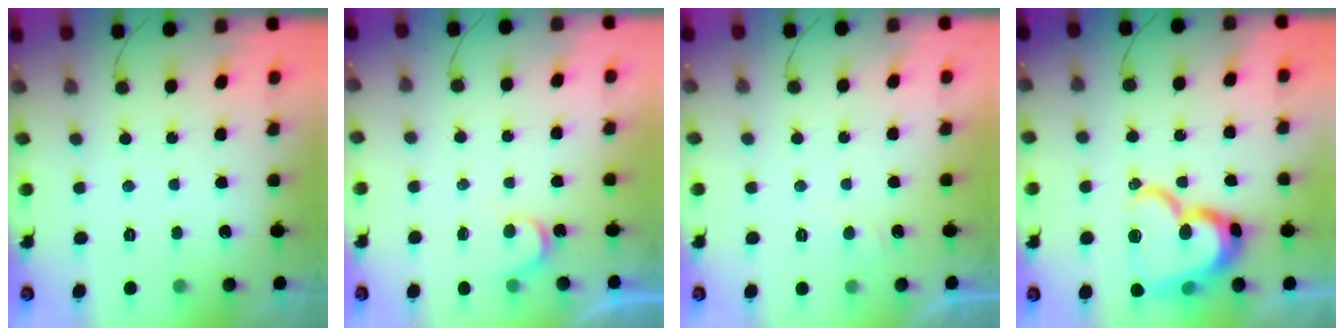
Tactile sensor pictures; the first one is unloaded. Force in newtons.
{"total": 3.5, "press": 3.5, "slide": 0.3}
{"total": 3.3, "press": 3.3, "slide": 0.4}
{"total": 19.7, "press": 19.6, "slide": 1.8}